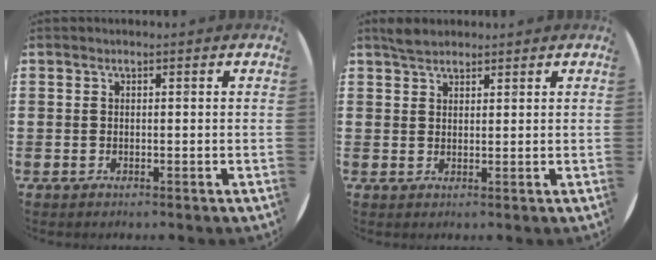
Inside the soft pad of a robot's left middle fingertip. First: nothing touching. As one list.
[{"total": 2.4, "force": [2.2, 0.9, 0.6], "torque": [-0.009, 0.002, 0.041]}]